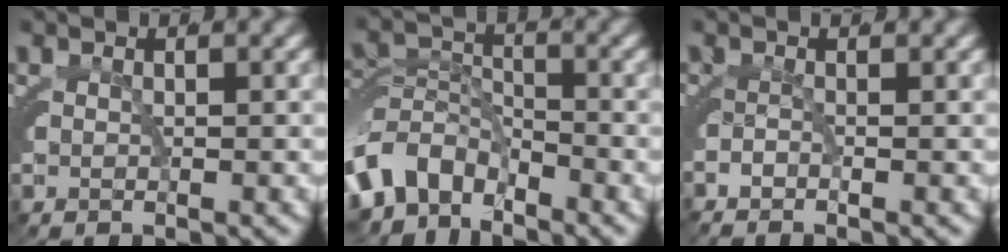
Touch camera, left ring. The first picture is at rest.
{"total": 6.7, "force": [-3.6, 4.6, 3.1], "torque": [-0.062, -0.034, -0.054]}
{"total": 1.2, "force": [-0.8, 0.8, 0.4], "torque": [-0.013, 0.004, -0.022]}